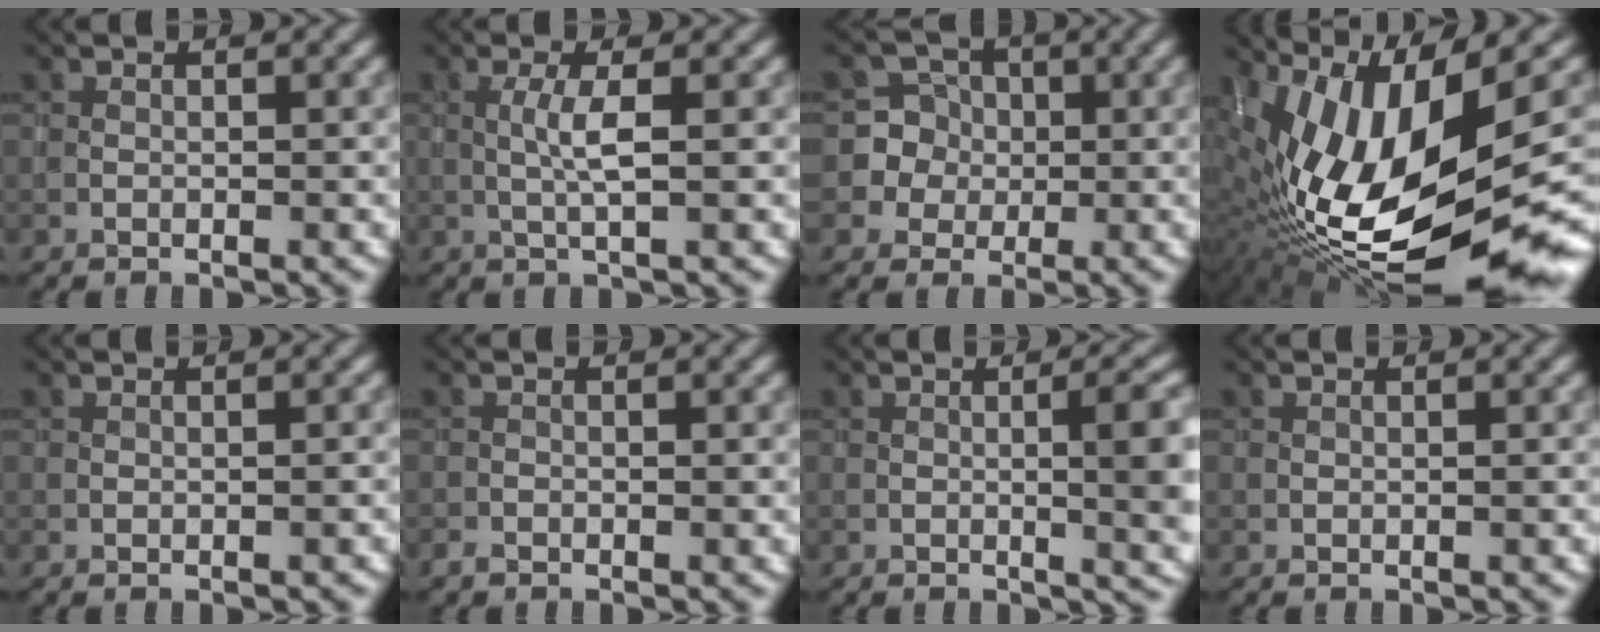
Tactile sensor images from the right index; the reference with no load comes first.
{"total": 2.2, "force": [0.3, 0.0, 2.2], "torque": [-0.050, 0.003, 0.004]}
{"total": 5.4, "force": [-0.1, 5.4, 0.4], "torque": [0.007, 0.018, -0.011]}
{"total": 16.9, "force": [-1.6, 5.2, 16.0], "torque": [-0.283, -0.018, -0.017]}
{"total": 0.5, "force": [-0.4, 0.2, 0.2], "torque": [-0.005, -0.001, -0.004]}
{"total": 0.9, "force": [-0.8, 0.4, 0.1], "torque": [0.000, -0.001, -0.017]}
{"total": 5.7, "force": [-0.3, 1.8, 5.5], "torque": [-0.067, -0.005, 0.001]}
{"total": 0.0}